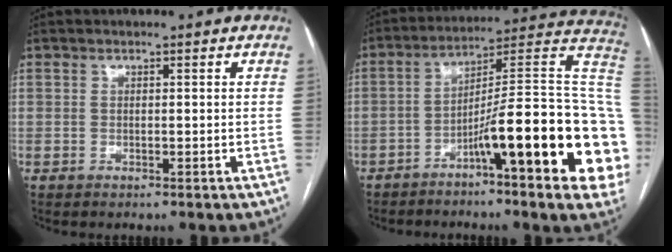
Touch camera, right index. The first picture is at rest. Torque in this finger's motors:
{"motor_torque": [1.46, -0.68, 0.93, 0.21]}